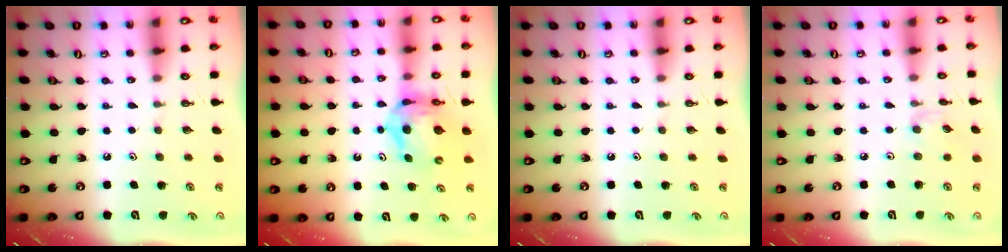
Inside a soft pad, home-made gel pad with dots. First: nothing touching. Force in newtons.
{"total": 9.7, "press": 9.6, "slide": 1.2}
{"total": 0.0}
{"total": 2.0, "press": 1.9, "slide": 0.4}